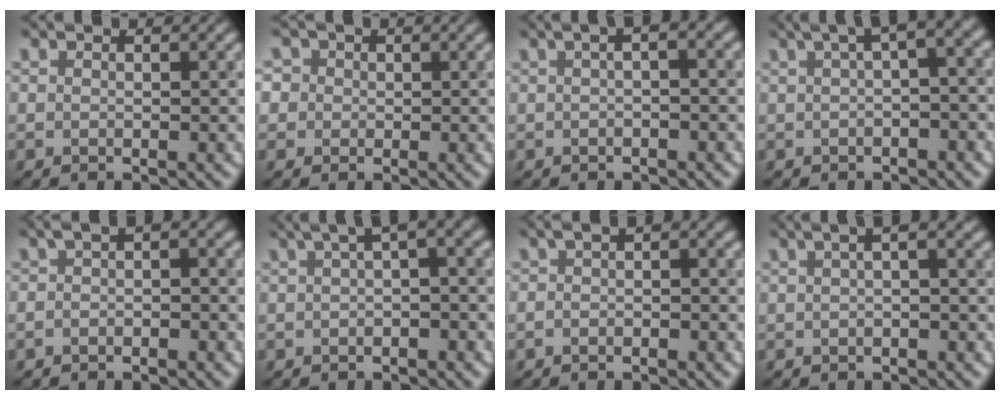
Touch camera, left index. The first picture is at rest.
{"total": 4.5, "force": [1.5, 3.9, 1.8], "torque": [-0.026, 0.036, -0.005]}
{"total": 3.1, "force": [0.6, 1.0, 2.8], "torque": [-0.036, 0.016, 0.004]}
{"total": 5.5, "force": [1.7, 1.6, 5.0], "torque": [-0.065, 0.022, 0.019]}
{"total": 3.3, "force": [-0.4, 1.6, 2.8], "torque": [-0.042, 0.012, -0.014]}
{"total": 5.2, "force": [1.2, 1.7, 4.8], "torque": [-0.061, 0.018, 0.010]}
{"total": 2.8, "force": [-0.4, 1.3, 2.4], "torque": [-0.040, 0.011, -0.012]}
{"total": 3.5, "force": [0.7, 1.1, 3.3], "torque": [-0.039, 0.019, 0.008]}